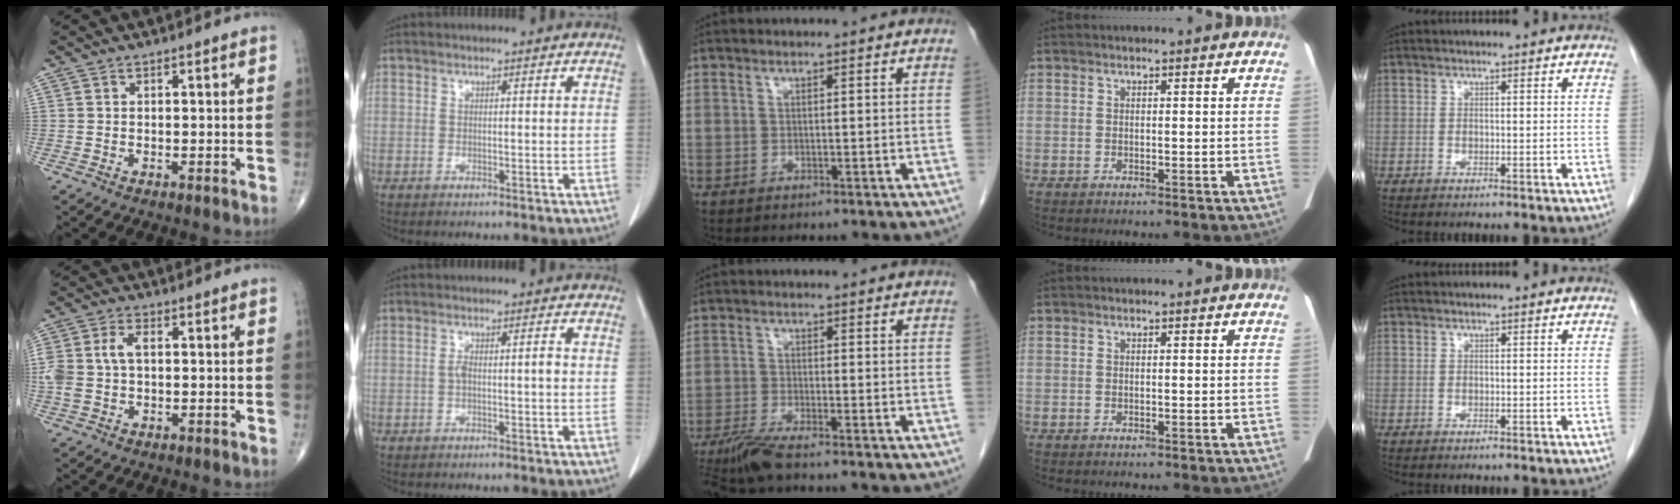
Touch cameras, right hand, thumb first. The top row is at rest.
{"thumb": {"total": 6.5, "force": [0.4, 4.0, 5.1], "torque": [-0.128, 0.018, 0.009]}, "index": {"total": 2.4, "force": [-0.4, 0.5, 2.3], "torque": [-0.041, 0.003, -0.007]}, "middle": {"total": 5.2, "force": [-4.2, -0.2, 3.0], "torque": [-0.060, -0.017, -0.082]}}